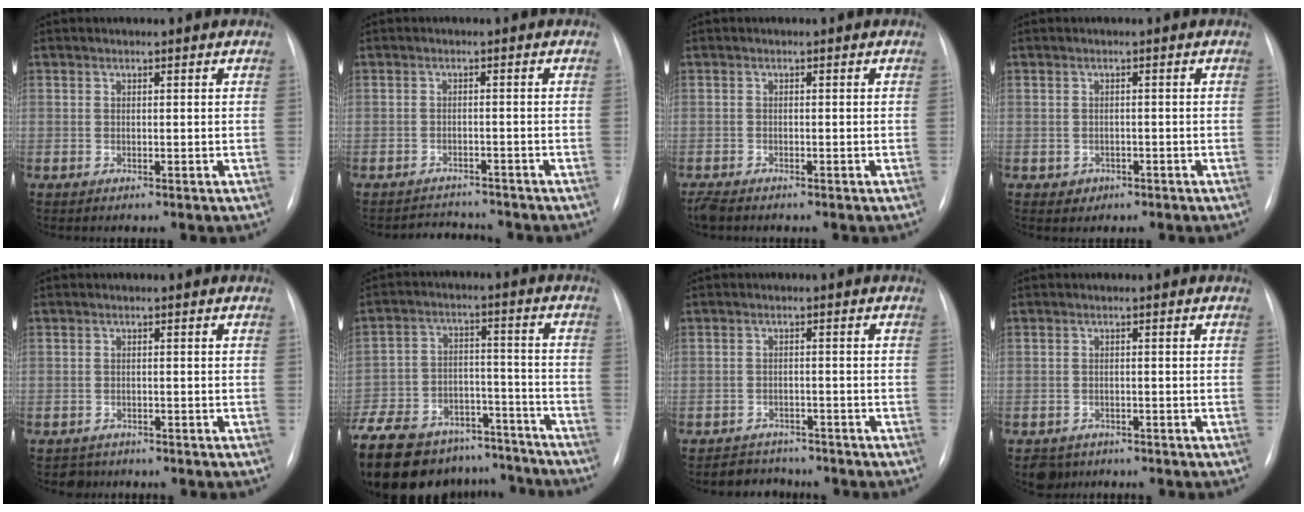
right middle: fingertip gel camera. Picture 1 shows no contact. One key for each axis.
{"total": 4.1, "fx": -4.0, "fy": 0.8, "fz": -0.1, "tx": -0.002, "ty": 0.003, "tz": -0.059}
{"total": 2.3, "fx": -2.0, "fy": 0.7, "fz": 1.0, "tx": -0.023, "ty": -0.006, "tz": -0.033}
{"total": 1.7, "fx": -0.8, "fy": 1.5, "fz": 0.2, "tx": -0.002, "ty": 0.006, "tz": -0.008}
{"total": 1.9, "fx": -1.5, "fy": 1.1, "fz": -0.4, "tx": 0.002, "ty": 0.002, "tz": -0.024}
{"total": 25.8, "fx": -21.2, "fy": 10.7, "fz": 9.9, "tx": -0.217, "ty": -0.002, "tz": -0.311}
{"total": 4.3, "fx": -3.8, "fy": 1.9, "fz": -0.4, "tx": 0.007, "ty": 0.004, "tz": -0.057}
{"total": 3.1, "fx": -2.3, "fy": 2.1, "fz": 0.0, "tx": -0.001, "ty": 0.003, "tz": -0.036}